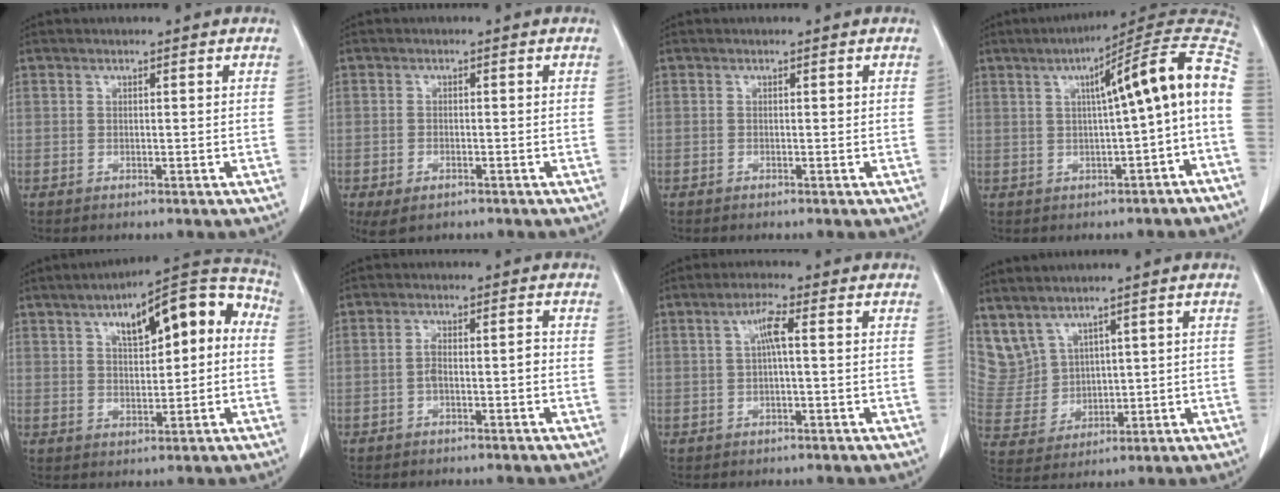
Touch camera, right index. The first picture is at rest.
{"total": 4.1, "force": [-2.4, 2.0, 2.5], "torque": [-0.048, -0.008, -0.033]}
{"total": 0.0}
{"total": 13.4, "force": [0.7, 0.1, 13.3], "torque": [-0.181, 0.040, 0.002]}
{"total": 14.4, "force": [3.5, 5.3, 12.9], "torque": [-0.171, 0.045, 0.046]}
{"total": 2.9, "force": [-1.1, 0.8, 2.5], "torque": [-0.043, 0.008, -0.018]}
{"total": 3.3, "force": [0.5, 0.4, 3.3], "torque": [-0.062, 0.008, 0.009]}
{"total": 8.6, "force": [5.8, 5.9, 2.3], "torque": [-0.071, 0.020, 0.147]}